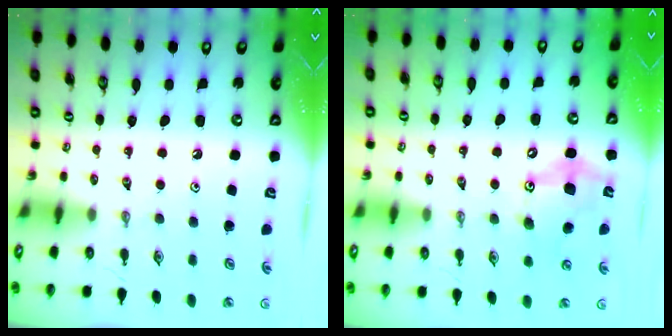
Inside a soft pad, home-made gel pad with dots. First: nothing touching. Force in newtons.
{"total": 12.0, "press": 12.0, "slide": 0.3}